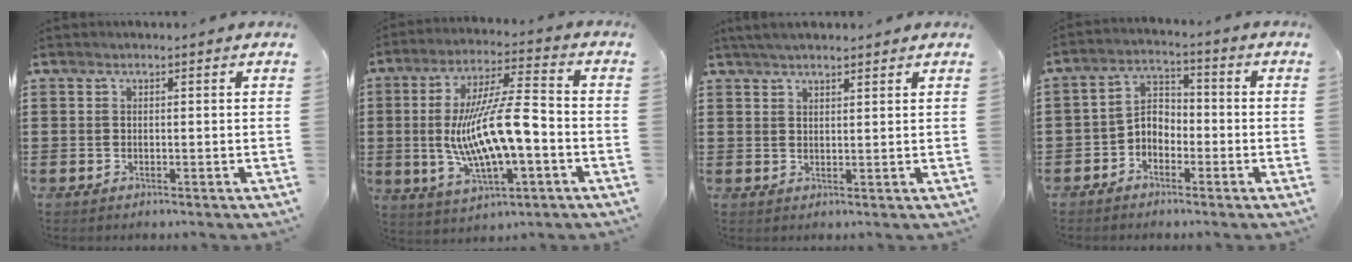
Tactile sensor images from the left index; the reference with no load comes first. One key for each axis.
{"total": 13.7, "fx": -2.3, "fy": 3.8, "fz": 12.9, "tx": -0.265, "ty": -0.005, "tz": -0.046}
{"total": 2.8, "fx": 2.5, "fy": 0.5, "fz": 1.3, "tx": -0.031, "ty": 0.004, "tz": 0.047}
{"total": 3.7, "fx": -2.4, "fy": 2.5, "fz": 1.4, "tx": -0.042, "ty": 0.006, "tz": -0.055}